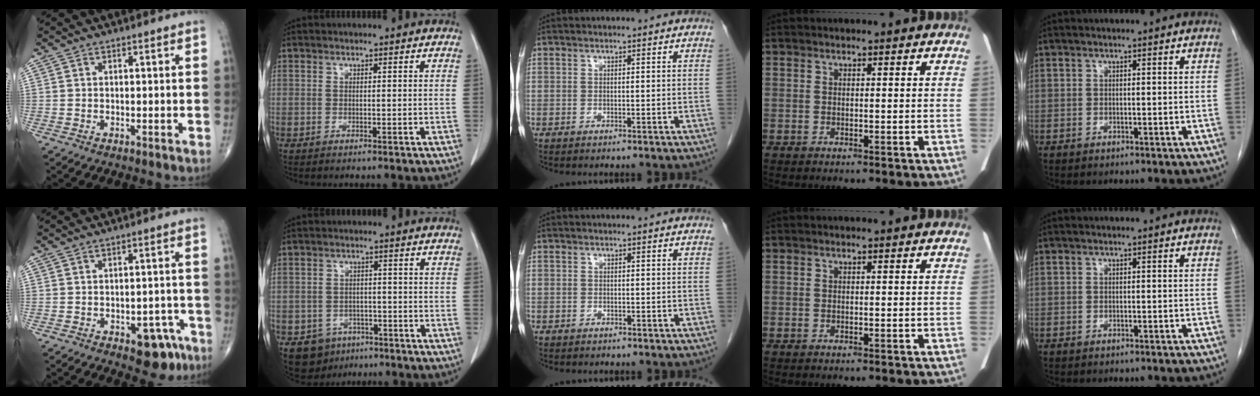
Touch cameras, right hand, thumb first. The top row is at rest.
{"thumb": {"total": 7.4, "force": [-4.0, 4.0, 4.7], "torque": [-0.031, 0.031, -0.044]}, "index": {"total": 6.1, "force": [-3.3, 5.0, 1.2], "torque": [-0.014, 0.008, -0.042]}, "middle": {"total": 0.9, "force": [-0.7, 0.6, 0.0], "torque": [-0.008, 0.003, -0.013]}}